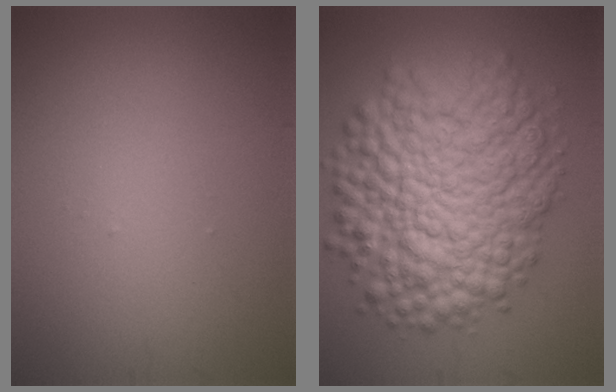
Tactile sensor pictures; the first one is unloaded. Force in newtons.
{"total": 12.4, "press": 12.4, "slide": 0.4}